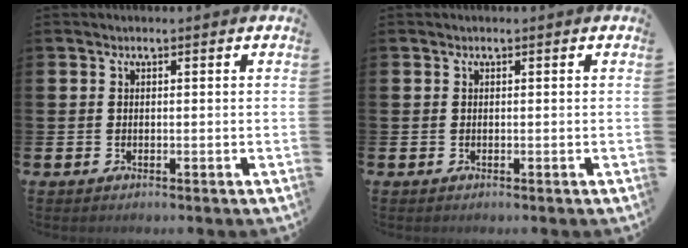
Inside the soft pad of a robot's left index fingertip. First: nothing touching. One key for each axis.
{"total": 0.0}